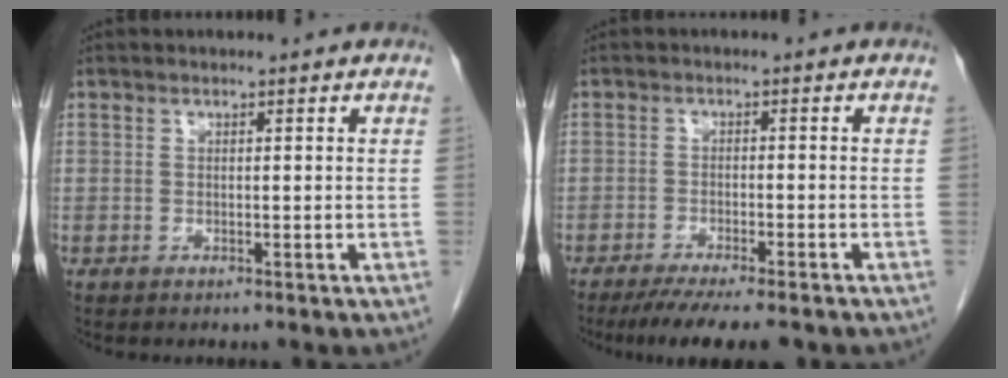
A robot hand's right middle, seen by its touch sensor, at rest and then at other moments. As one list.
[{"total": 9.3, "force": [-7.5, 1.0, 5.2], "torque": [-0.070, -0.017, -0.114]}]